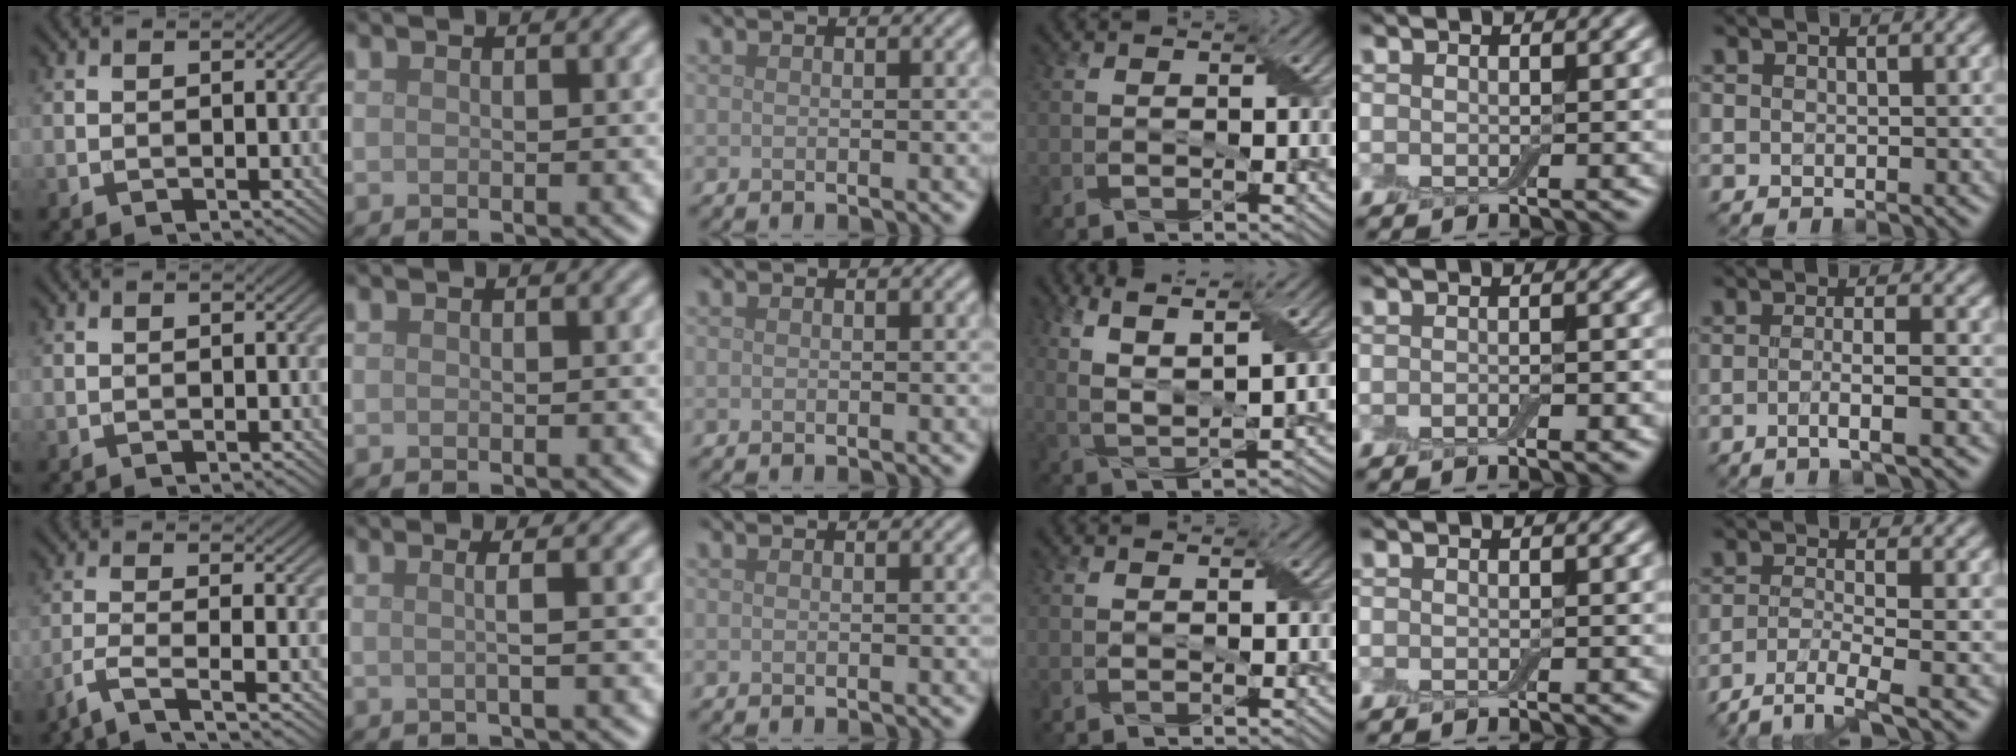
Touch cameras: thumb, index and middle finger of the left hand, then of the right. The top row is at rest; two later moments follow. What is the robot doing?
{"motion": "peel", "object": "bubble wrap"}